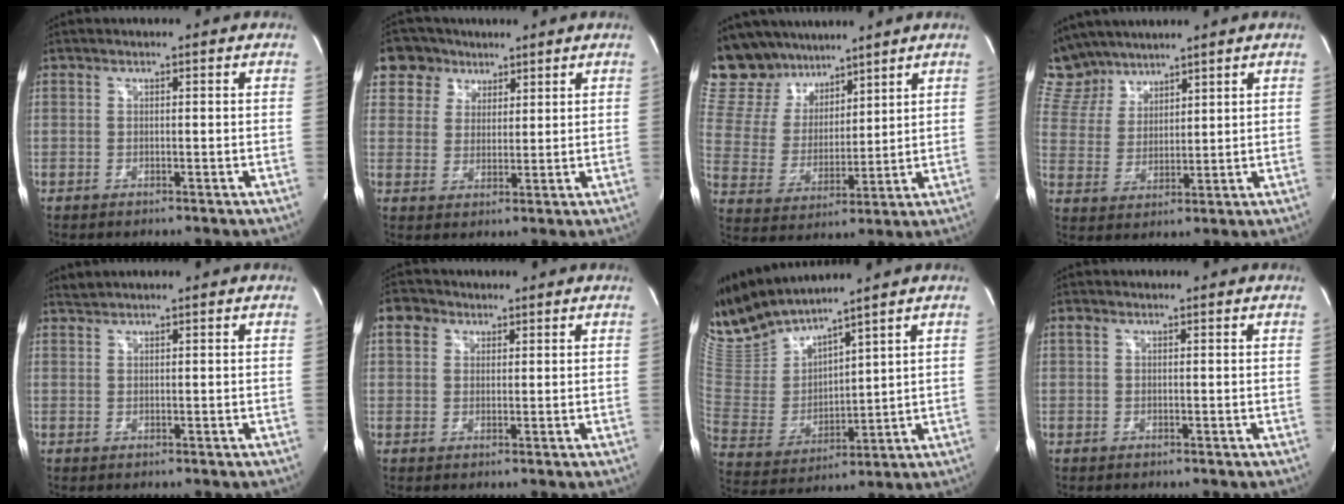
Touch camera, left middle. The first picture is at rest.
{"total": 6.7, "force": [4.0, 5.3, 0.6], "torque": [-0.012, 0.017, 0.076]}
{"total": 14.5, "force": [12.4, 7.0, 2.6], "torque": [-0.063, 0.027, 0.236]}
{"total": 8.6, "force": [7.8, 3.6, 0.9], "torque": [-0.030, 0.015, 0.165]}
{"total": 0.9, "force": [0.8, -0.2, -0.2], "torque": [-0.003, 0.006, 0.021]}
{"total": 3.6, "force": [1.7, 2.9, 1.1], "torque": [-0.027, 0.016, 0.034]}
{"total": 12.3, "force": [11.5, 0.5, 4.3], "torque": [-0.107, -0.004, 0.247]}
{"total": 0.7, "force": [0.3, 0.5, 0.4], "torque": [-0.011, 0.012, 0.006]}